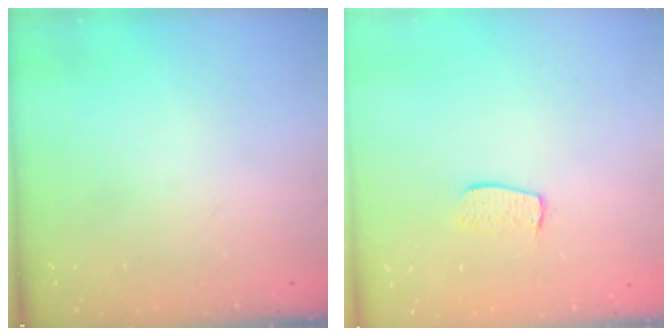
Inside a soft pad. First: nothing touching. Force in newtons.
{"total": 5.9, "press": 5.9, "slide": 0.3}